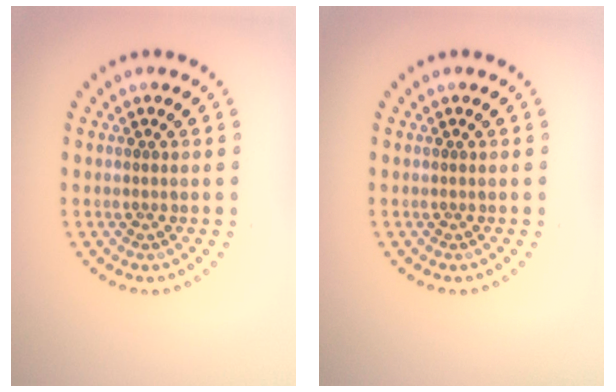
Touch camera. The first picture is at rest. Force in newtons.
{"total": 0.0}